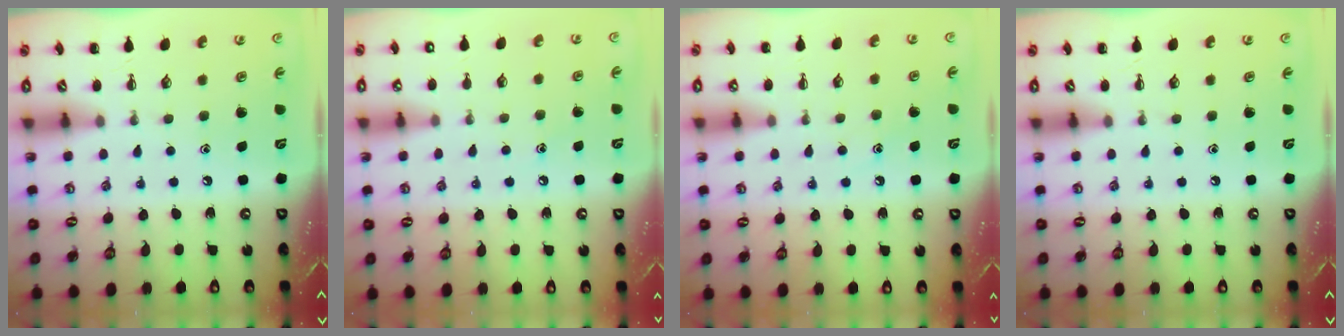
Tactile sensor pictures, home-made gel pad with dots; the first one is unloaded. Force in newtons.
{"total": 6.1, "press": 5.9, "slide": 1.5}
{"total": 7.4, "press": 7.3, "slide": 1.6}
{"total": 0.0}